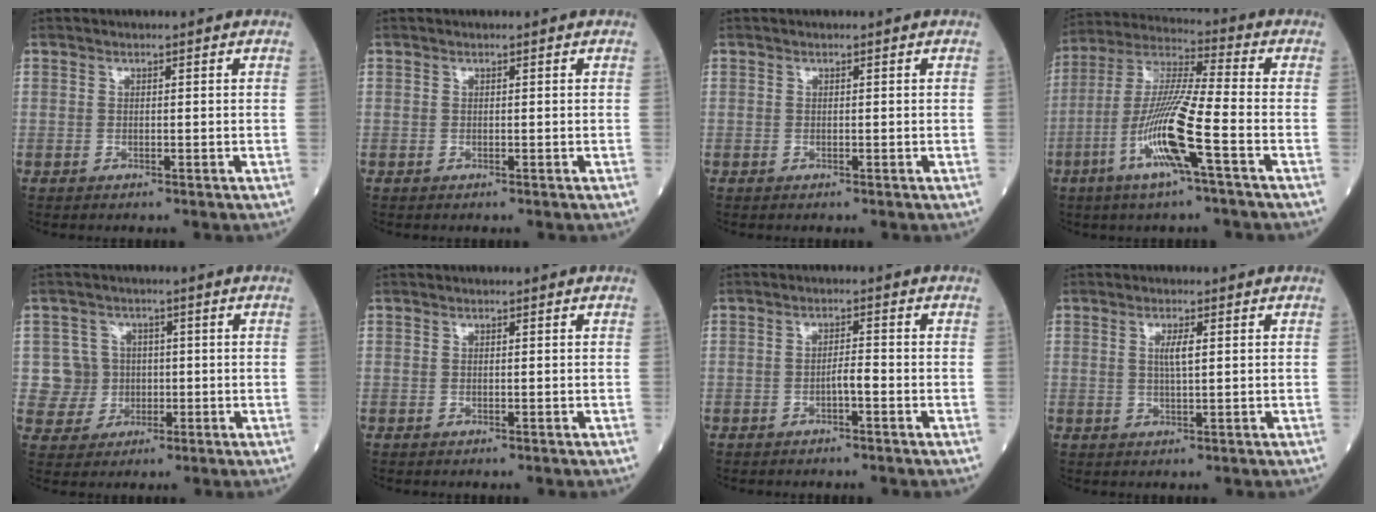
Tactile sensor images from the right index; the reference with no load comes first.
{"total": 0.0}
{"total": 0.0}
{"total": 13.4, "force": [-5.0, -0.3, 12.5], "torque": [-0.257, -0.005, -0.102]}
{"total": 4.9, "force": [0.1, 4.9, -0.2], "torque": [0.011, 0.012, 0.006]}
{"total": 0.0}
{"total": 1.9, "force": [-0.9, 0.2, 1.7], "torque": [-0.026, 0.002, -0.018]}
{"total": 2.6, "force": [0.7, 0.3, 2.5], "torque": [-0.049, -0.002, 0.011]}